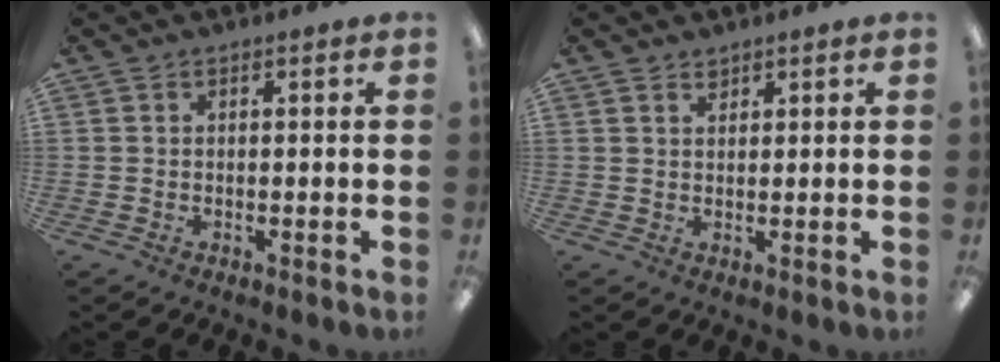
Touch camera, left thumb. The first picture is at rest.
{"total": 1.7, "force": [1.4, 0.7, 0.5], "torque": [-0.012, -0.002, 0.027]}